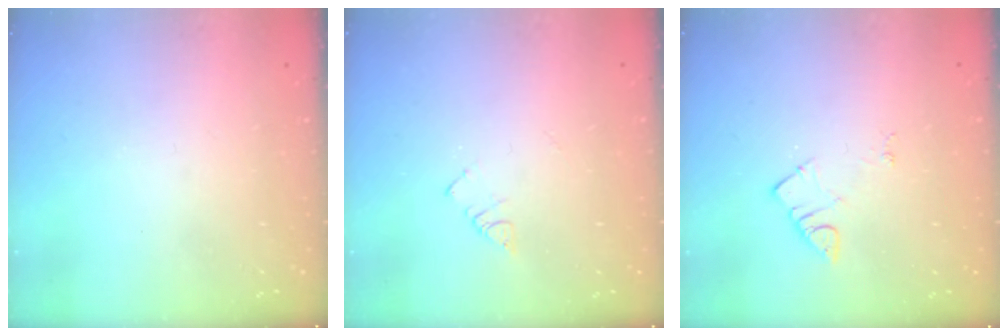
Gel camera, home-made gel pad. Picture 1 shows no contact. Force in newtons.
{"total": 3.9, "press": 3.9, "slide": 0.4}
{"total": 3.8, "press": 3.8, "slide": 0.5}